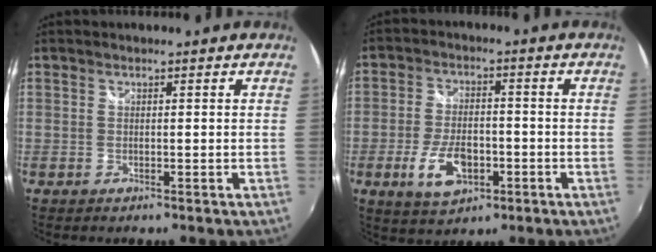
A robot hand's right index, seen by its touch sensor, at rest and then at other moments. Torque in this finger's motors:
{"motor_torque": [1.43, -0.16, 0.27, 0.06]}